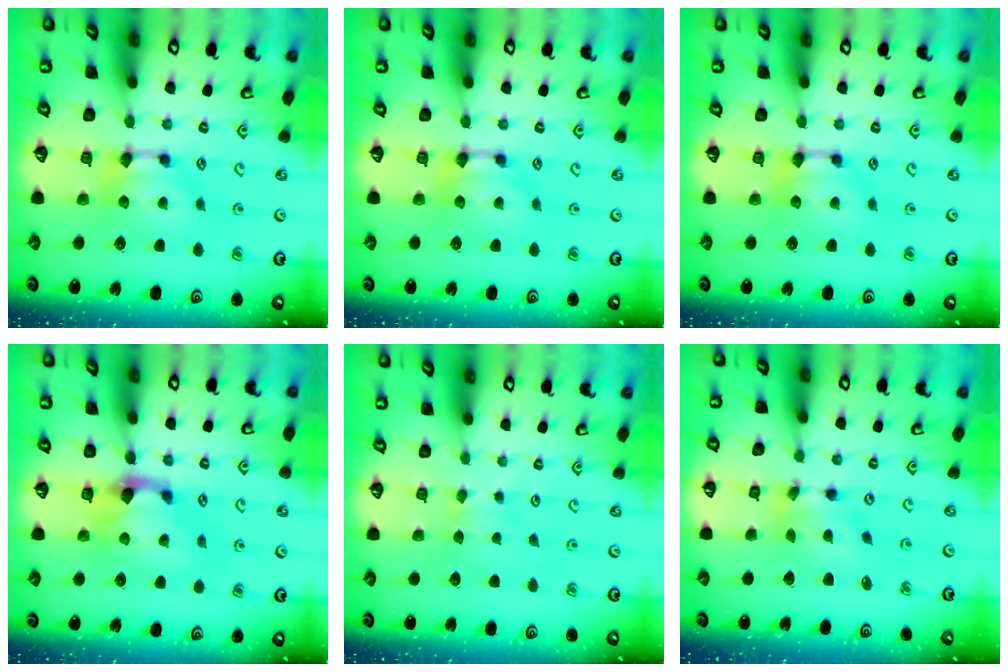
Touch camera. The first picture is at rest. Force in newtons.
{"total": 0.0}
{"total": 0.0}
{"total": 1.6, "press": 1.2, "slide": 1.1}
{"total": 1.6, "press": 1.5, "slide": 0.5}
{"total": 4.1, "press": 3.6, "slide": 1.8}